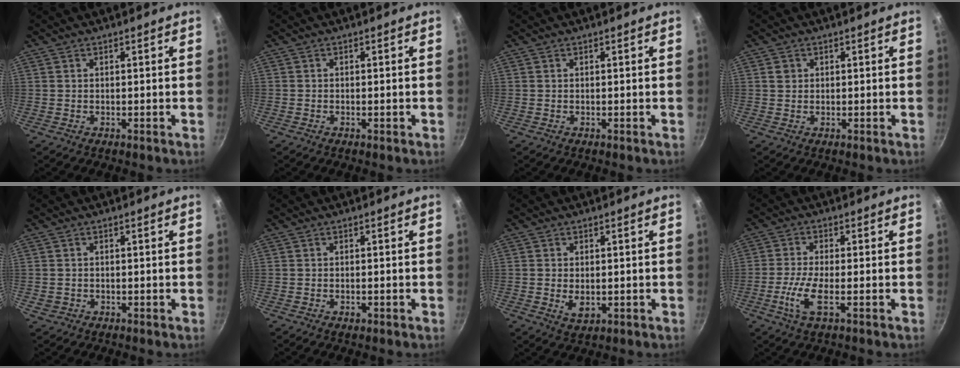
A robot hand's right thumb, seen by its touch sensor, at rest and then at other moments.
{"total": 0.7, "force": [-0.3, 0.4, 0.4], "torque": [-0.007, 0.003, -0.006]}
{"total": 0.0}
{"total": 1.5, "force": [0.4, 1.4, 0.5], "torque": [-0.003, 0.004, 0.006]}
{"total": 1.4, "force": [-0.3, 1.2, 0.5], "torque": [-0.009, 0.002, -0.002]}
{"total": 1.1, "force": [-0.5, 0.6, 0.8], "torque": [-0.013, 0.002, -0.007]}
{"total": 3.7, "force": [-0.3, 2.4, 2.8], "torque": [-0.046, -0.009, 0.001]}
{"total": 6.1, "force": [-1.9, 1.5, 5.6], "torque": [-0.130, 0.003, -0.044]}